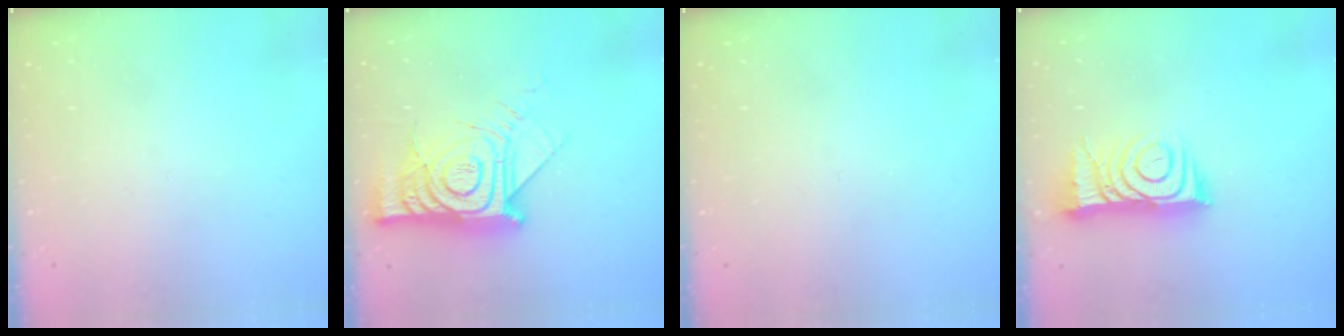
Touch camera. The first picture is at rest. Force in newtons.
{"total": 17.1, "press": 17.0, "slide": 1.5}
{"total": 0.0}
{"total": 11.3, "press": 11.2, "slide": 1.0}